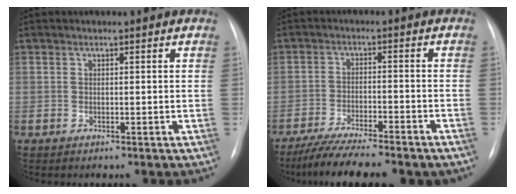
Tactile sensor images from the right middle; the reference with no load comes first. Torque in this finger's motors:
{"motor_torque": [0.40, -0.42, 0.22, 0.07]}